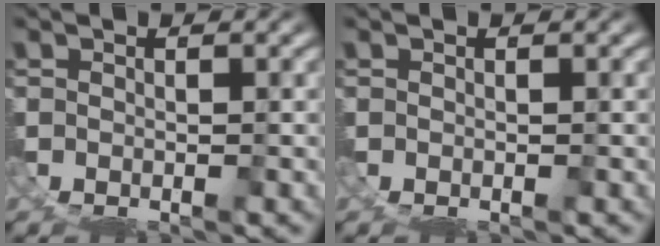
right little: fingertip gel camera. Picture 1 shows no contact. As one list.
[{"total": 0.0}]